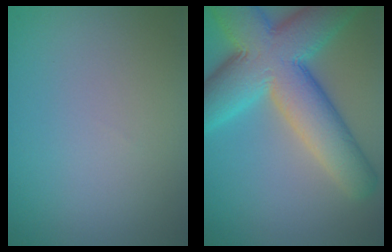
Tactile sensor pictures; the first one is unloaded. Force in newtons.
{"total": 12.0, "press": 11.9, "slide": 0.6}